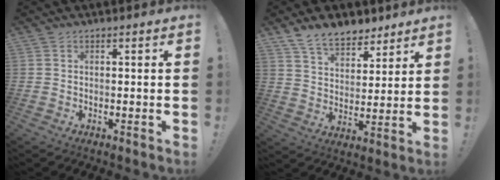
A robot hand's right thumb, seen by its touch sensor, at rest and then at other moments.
{"total": 10.6, "force": [8.4, 5.5, 3.6], "torque": [-0.055, -0.059, 0.160]}